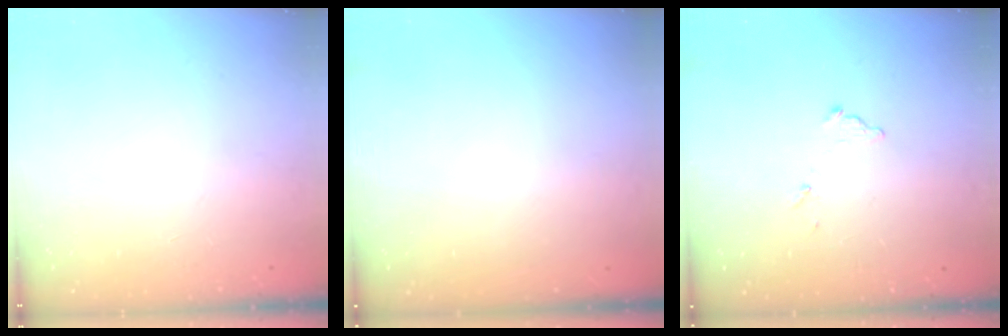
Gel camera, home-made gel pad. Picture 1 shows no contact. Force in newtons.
{"total": 3.0, "press": 3.0, "slide": 0.1}
{"total": 6.5, "press": 6.5, "slide": 0.4}